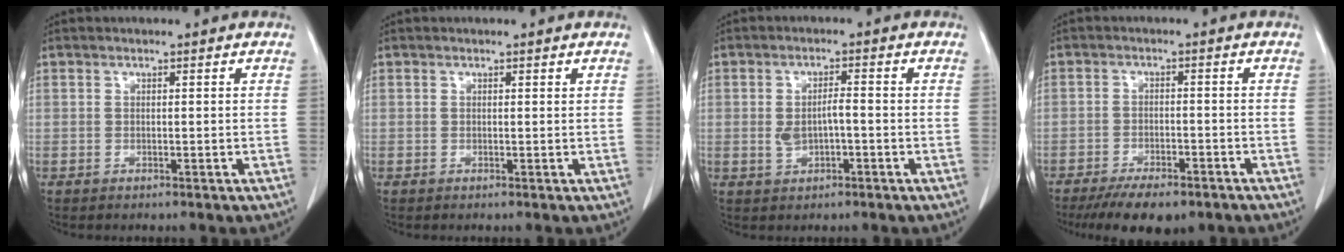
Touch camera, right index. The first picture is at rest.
{"total": 0.0}
{"total": 3.7, "force": [-0.5, 1.4, 3.4], "torque": [-0.065, 0.008, -0.003]}
{"total": 9.4, "force": [-7.1, 3.4, 5.1], "torque": [-0.072, -0.006, -0.103]}